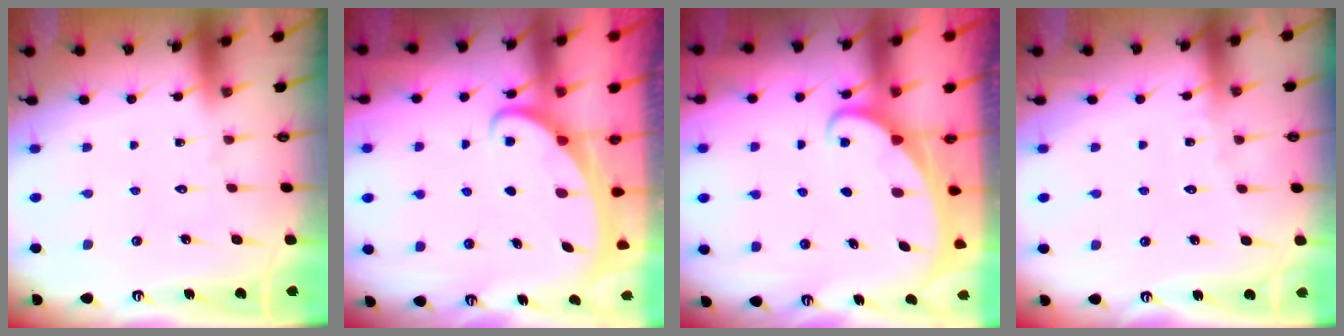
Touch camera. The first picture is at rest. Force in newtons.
{"total": 2.2, "press": 2.2, "slide": 0.3}
{"total": 1.9, "press": 1.9, "slide": 0.2}
{"total": 1.6, "press": 1.5, "slide": 0.2}